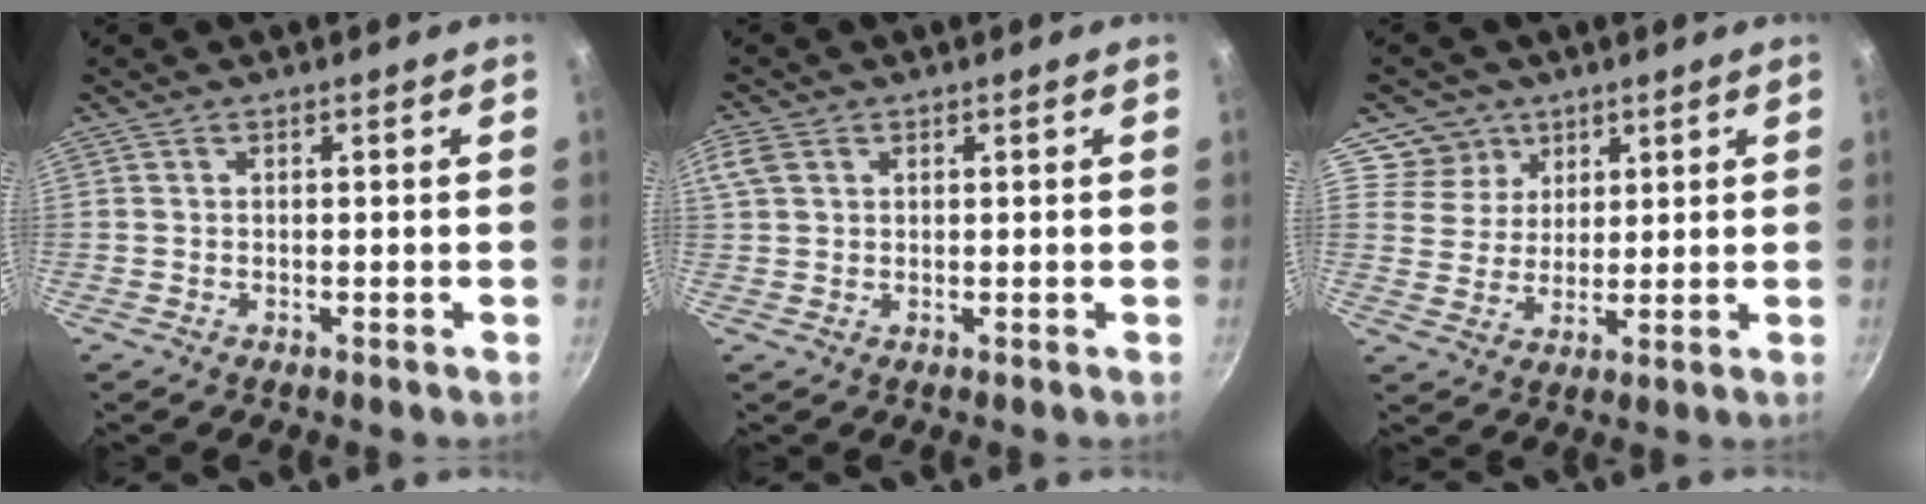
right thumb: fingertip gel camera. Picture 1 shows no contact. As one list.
[{"total": 4.0, "force": [1.5, 2.8, 2.3], "torque": [-0.048, 0.005, 0.031]}, {"total": 6.8, "force": [4.0, 5.5, 0.9], "torque": [0.014, -0.018, 0.067]}]